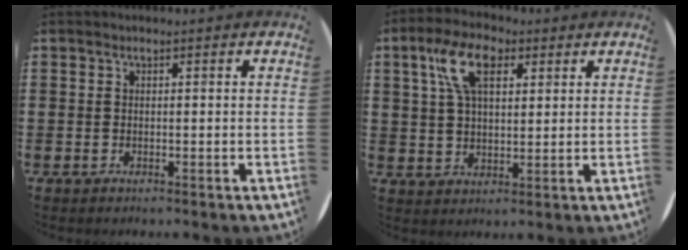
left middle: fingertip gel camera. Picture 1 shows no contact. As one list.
[{"total": 8.0, "force": [4.0, 4.2, 5.6], "torque": [-0.126, 0.018, 0.072]}]